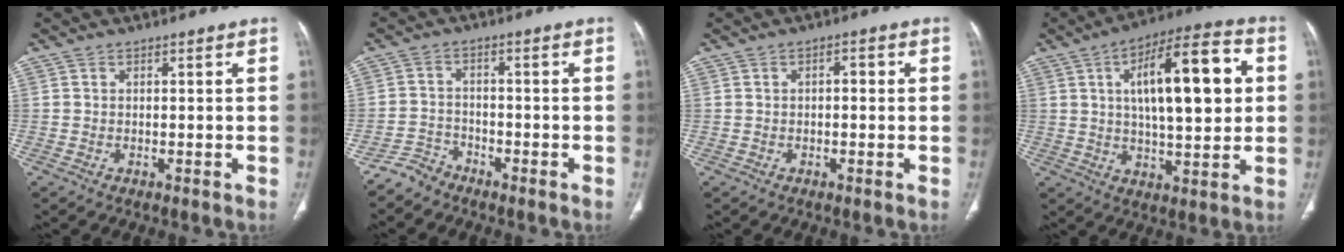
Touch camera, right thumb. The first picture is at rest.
{"total": 3.6, "force": [-3.3, 1.5, -0.2], "torque": [0.009, 0.014, -0.068]}
{"total": 1.9, "force": [0.2, 1.0, 1.6], "torque": [-0.018, 0.010, 0.000]}
{"total": 19.4, "force": [4.1, 7.1, 17.6], "torque": [-0.247, 0.015, 0.059]}